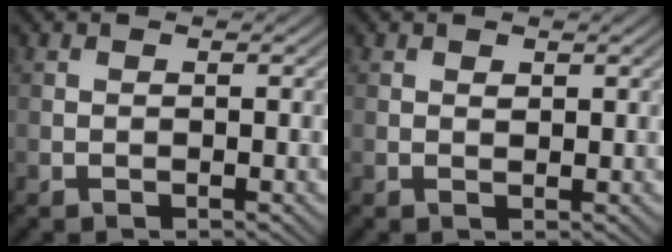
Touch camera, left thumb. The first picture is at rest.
{"total": 0.7, "force": [0.5, 0.4, 0.2], "torque": [-0.004, -0.004, 0.009]}